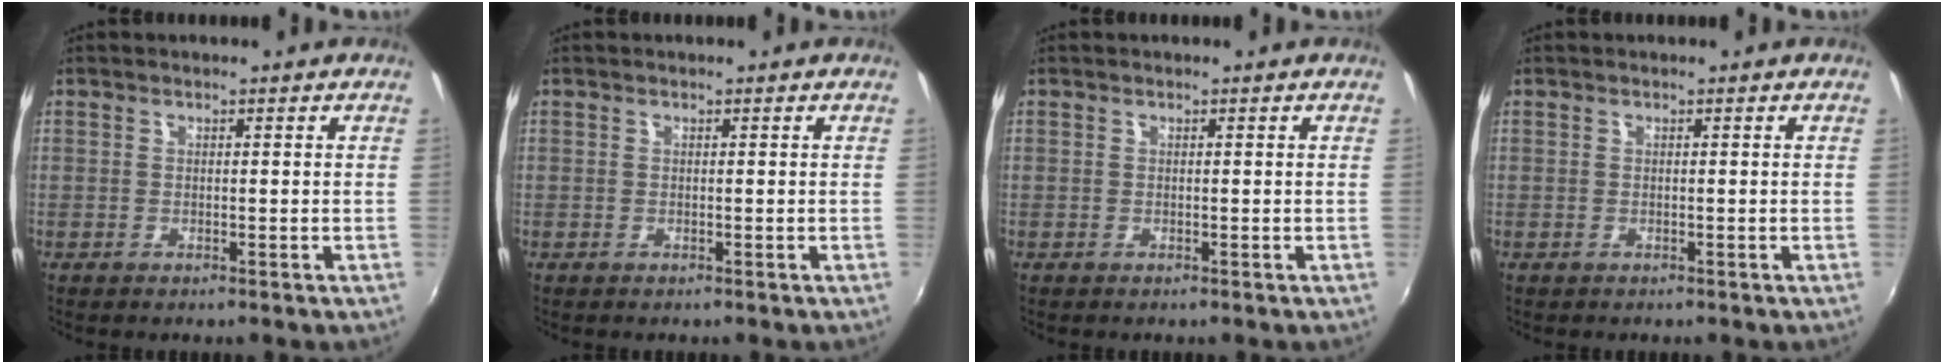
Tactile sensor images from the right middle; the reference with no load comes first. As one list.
[{"total": 0.0}, {"total": 0.0}, {"total": 0.0}]